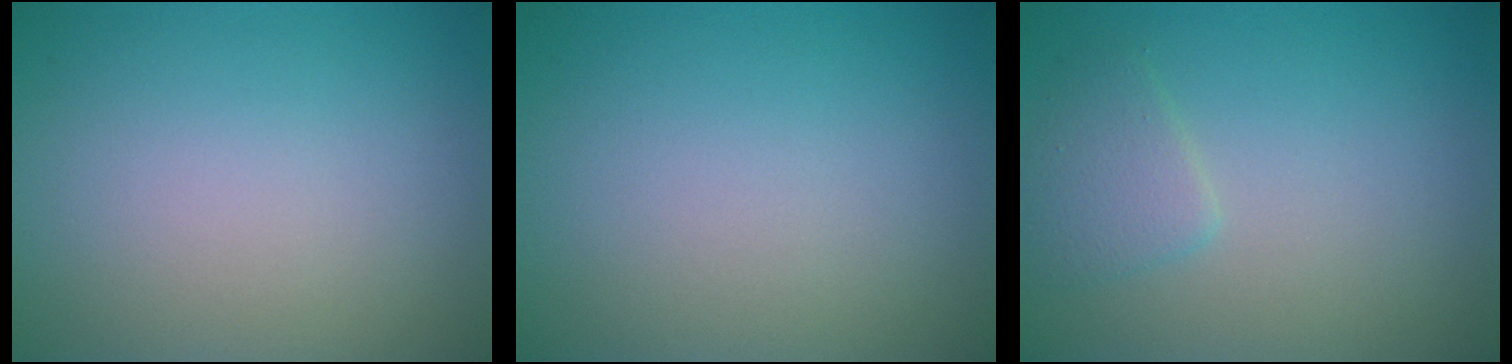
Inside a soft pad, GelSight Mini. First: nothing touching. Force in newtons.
{"total": 0.0}
{"total": 1.9, "press": 1.9, "slide": 0.1}